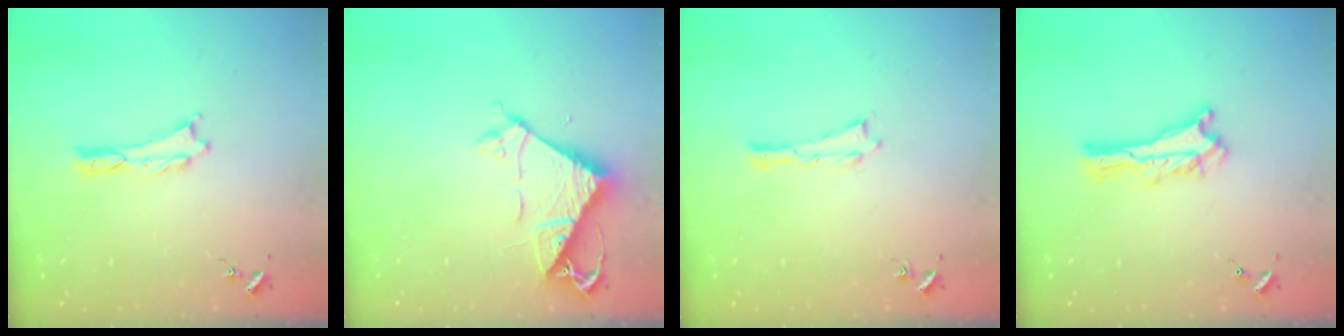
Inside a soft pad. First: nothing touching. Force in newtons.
{"total": 7.5, "press": 7.5, "slide": 0.1}
{"total": 0.0}
{"total": 1.2, "press": 1.2, "slide": 0.2}